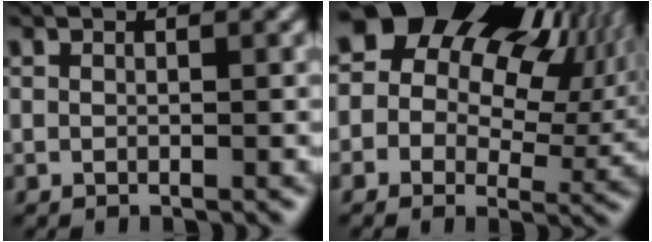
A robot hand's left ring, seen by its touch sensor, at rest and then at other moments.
{"total": 18.7, "force": [7.8, 12.8, 11.3], "torque": [-0.175, 0.054, 0.131]}